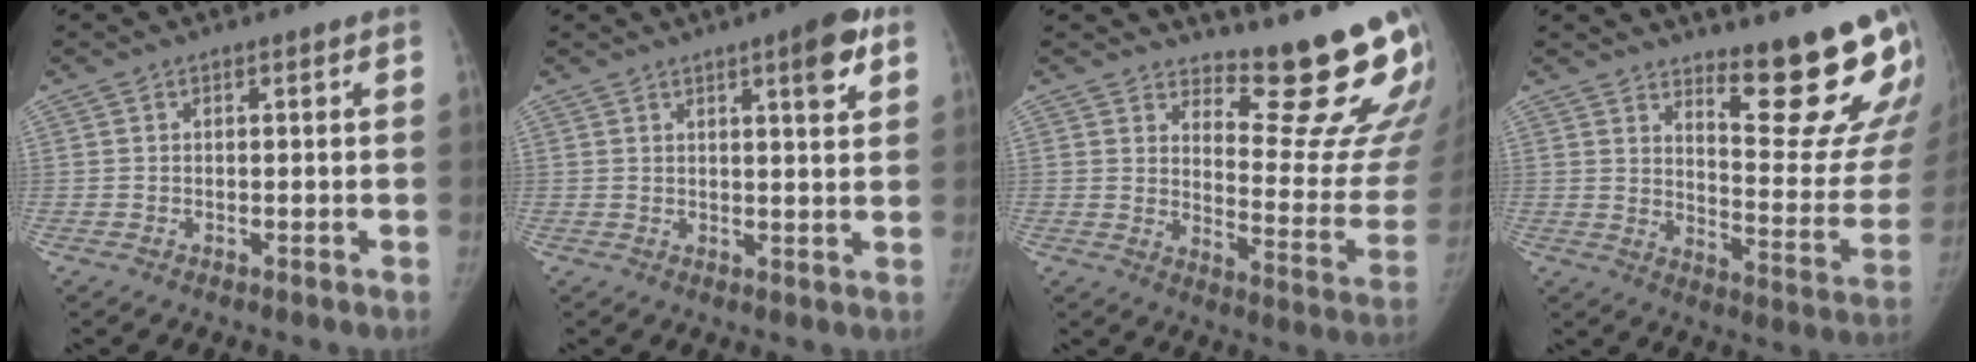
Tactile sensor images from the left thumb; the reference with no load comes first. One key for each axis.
{"total": 6.8, "fx": 3.5, "fy": 1.5, "fz": 5.6, "tx": -0.067, "ty": -0.014, "tz": 0.044}
{"total": 18.4, "fx": 16.1, "fy": 2.9, "fz": 8.4, "tx": -0.071, "ty": -0.191, "tz": 0.203}
{"total": 18.2, "fx": 13.9, "fy": 3.9, "fz": 11.1, "tx": -0.108, "ty": -0.141, "tz": 0.190}